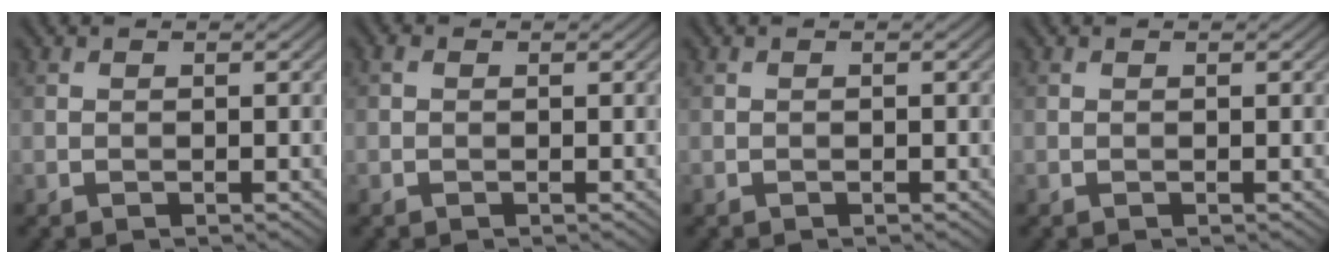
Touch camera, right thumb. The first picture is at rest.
{"total": 0.6, "force": [0.0, 0.4, 0.3], "torque": [-0.006, 0.002, -0.002]}
{"total": 0.0}
{"total": 0.0}